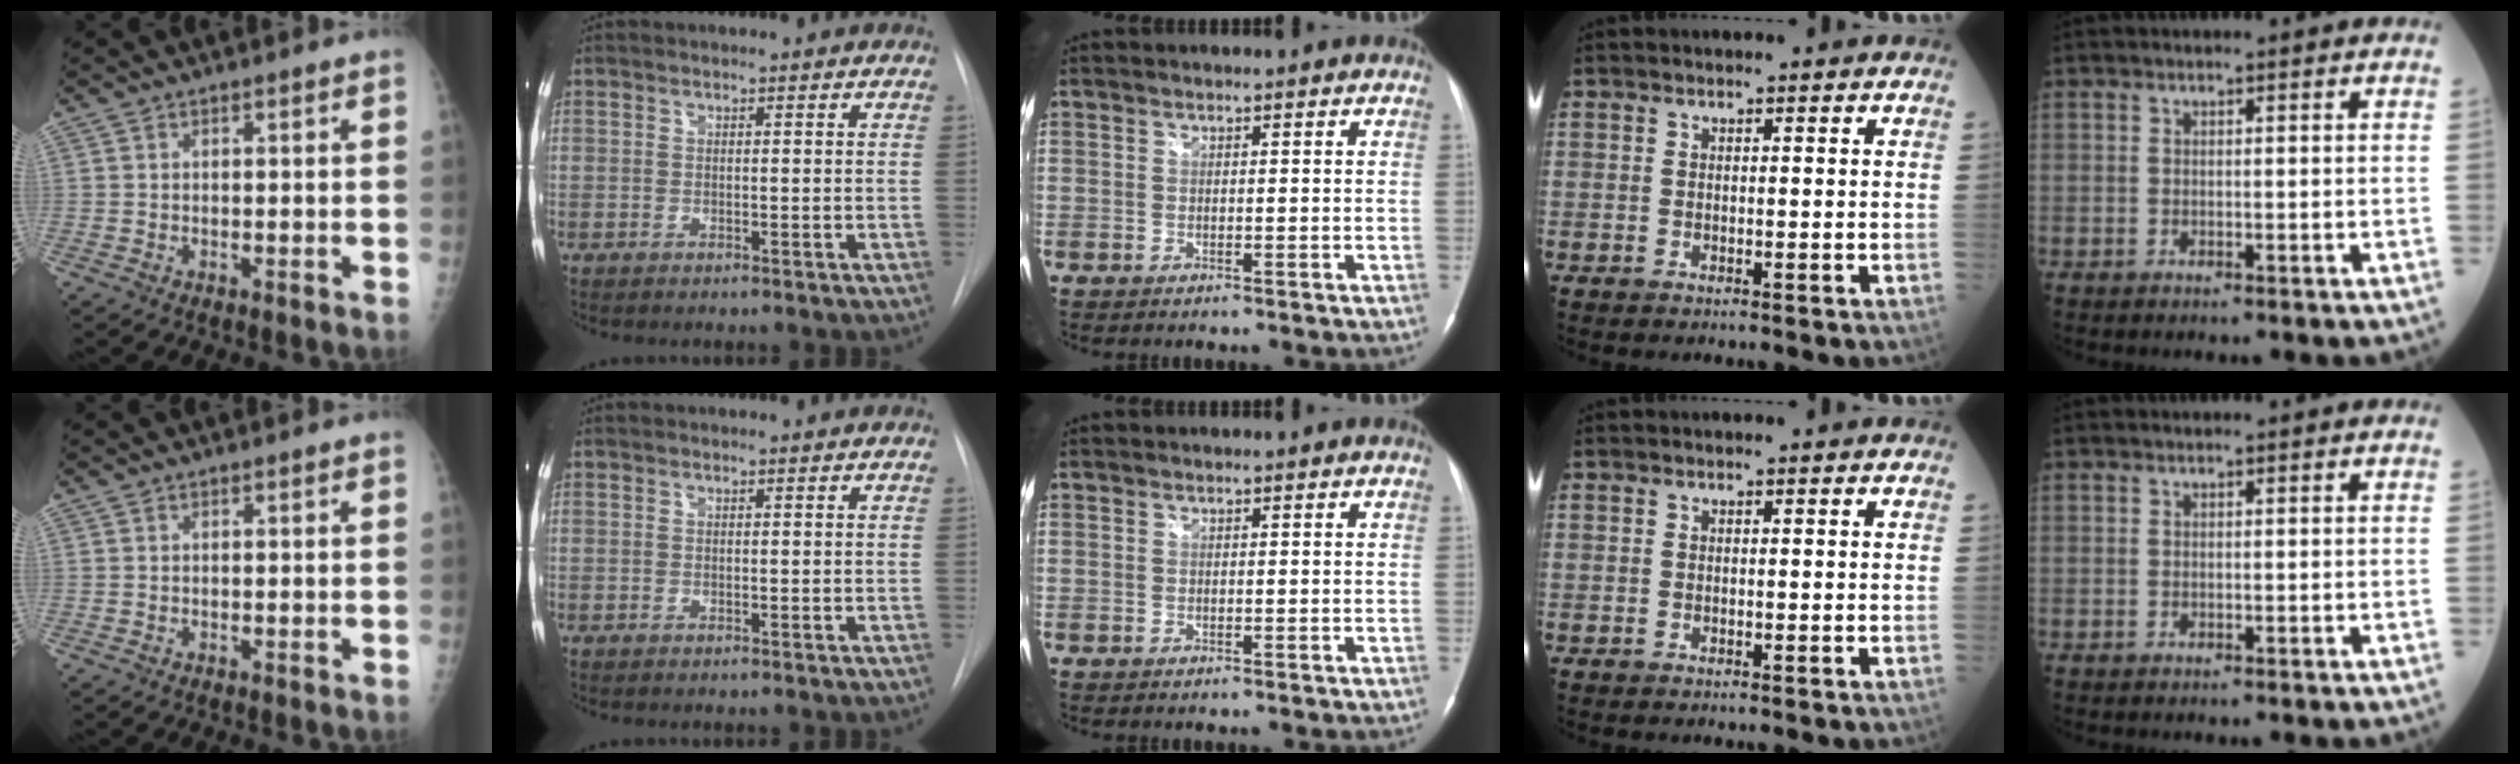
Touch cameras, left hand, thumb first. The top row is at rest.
{}